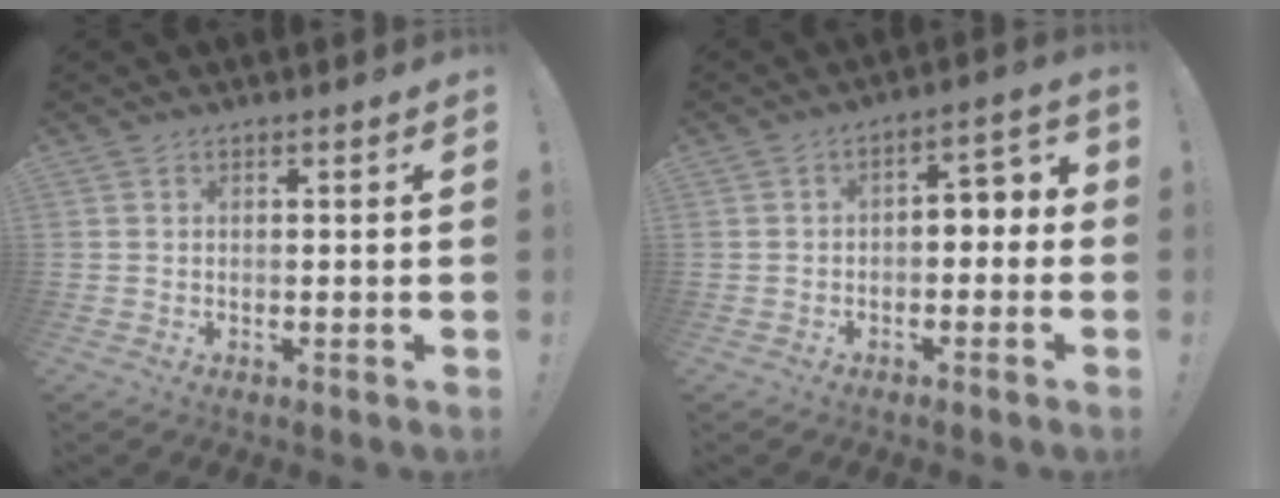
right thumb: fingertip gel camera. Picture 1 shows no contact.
{"total": 4.3, "force": [-2.0, 2.7, 2.7], "torque": [-0.029, 0.010, -0.038]}